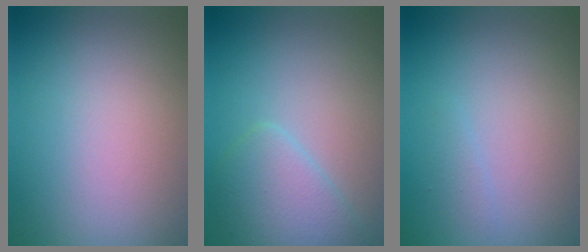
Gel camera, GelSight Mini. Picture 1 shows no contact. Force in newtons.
{"total": 3.2, "press": 3.2, "slide": 0.2}
{"total": 0.6, "press": 0.6, "slide": 0.0}